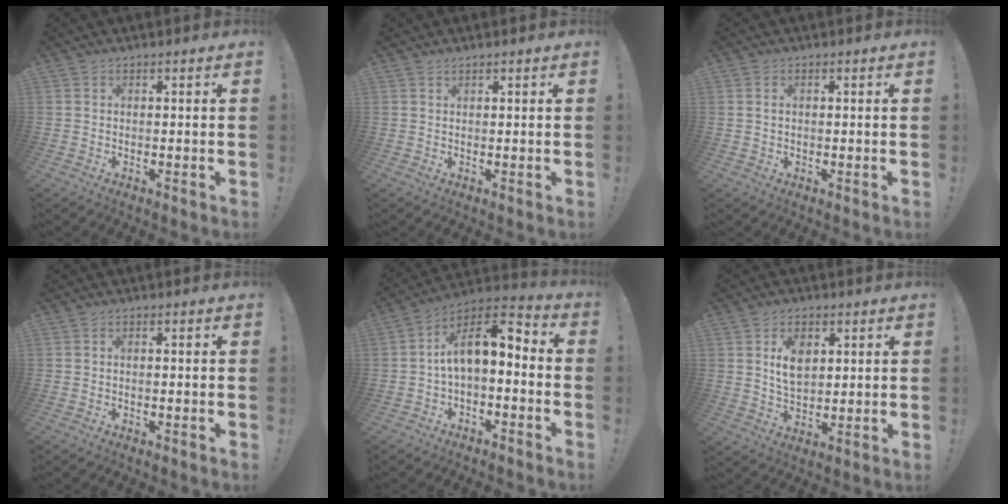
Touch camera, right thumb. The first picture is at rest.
{"total": 0.7, "force": [0.7, 0.0, 0.3], "torque": [-0.004, -0.001, 0.012]}
{"total": 1.3, "force": [0.4, 0.8, 0.9], "torque": [-0.017, 0.002, 0.008]}
{"total": 0.0}
{"total": 9.6, "force": [0.7, 4.8, 8.2], "torque": [-0.129, 0.002, 0.014]}
{"total": 8.3, "force": [3.1, 5.5, 5.3], "torque": [-0.075, -0.002, 0.053]}